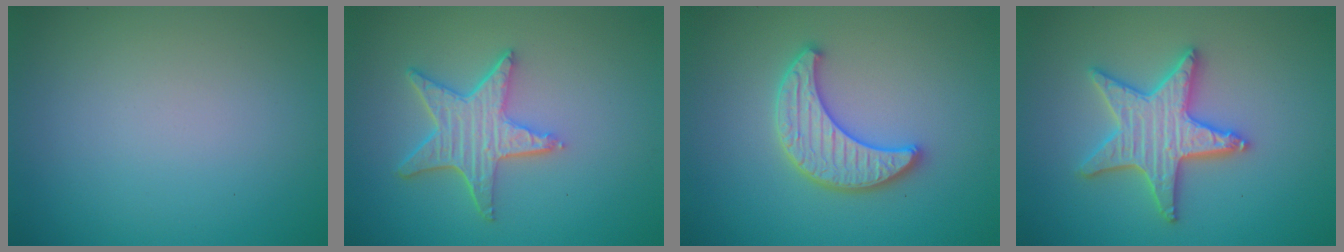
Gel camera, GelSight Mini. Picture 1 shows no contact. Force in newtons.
{"total": 5.1, "press": 4.1, "slide": 3.1}
{"total": 3.8, "press": 3.6, "slide": 1.0}
{"total": 5.2, "press": 5.2, "slide": 0.9}